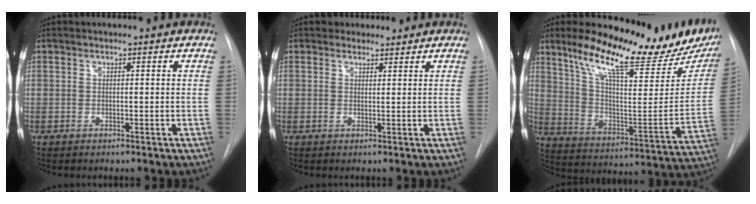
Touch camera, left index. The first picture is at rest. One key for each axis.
{"total": 1.9, "fx": 1.5, "fy": 1.1, "fz": -0.2, "tx": 0.004, "ty": 0.007, "tz": 0.019}
{"total": 24.4, "fx": 18.9, "fy": 5.6, "fz": 14.4, "tx": -0.218, "ty": -0.028, "tz": 0.269}